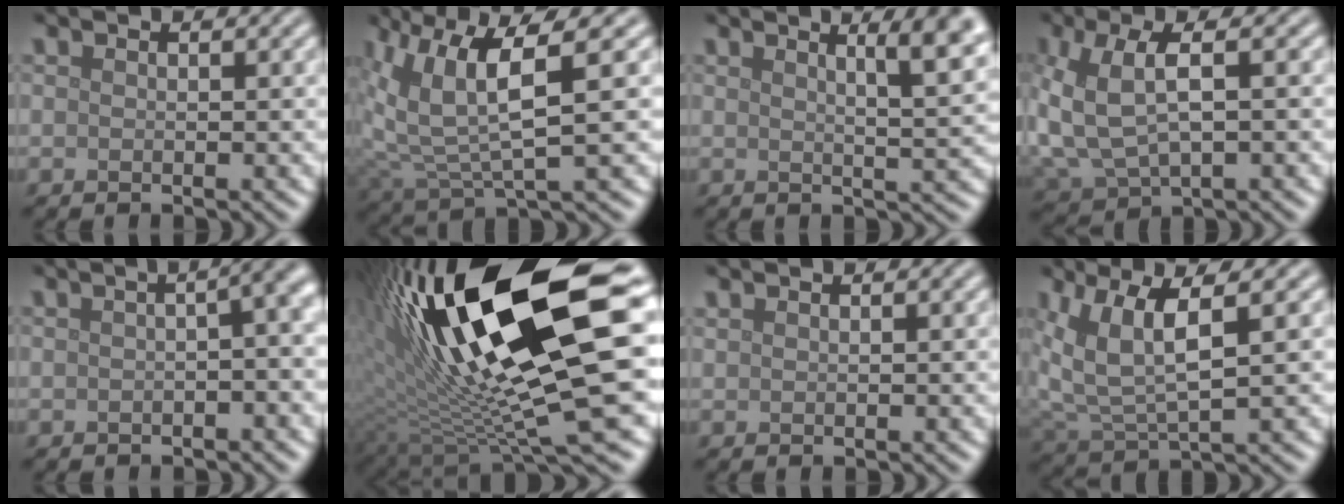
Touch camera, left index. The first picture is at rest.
{"total": 7.4, "force": [2.8, 1.9, 6.6], "torque": [-0.139, 0.004, 0.056]}
{"total": 6.2, "force": [2.9, 1.8, 5.1], "torque": [-0.038, 0.022, 0.026]}
{"total": 7.6, "force": [0.4, 4.1, 6.4], "torque": [-0.161, -0.001, 0.012]}
{"total": 6.2, "force": [0.6, 2.4, 5.7], "torque": [-0.035, 0.026, -0.002]}
{"total": 19.4, "force": [5.3, 5.6, 17.8], "torque": [-0.297, -0.002, 0.096]}
{"total": 0.7, "force": [0.7, 0.1, 0.2], "torque": [-0.005, 0.003, 0.015]}
{"total": 6.2, "force": [2.7, 2.2, 5.2], "torque": [-0.128, 0.002, 0.059]}